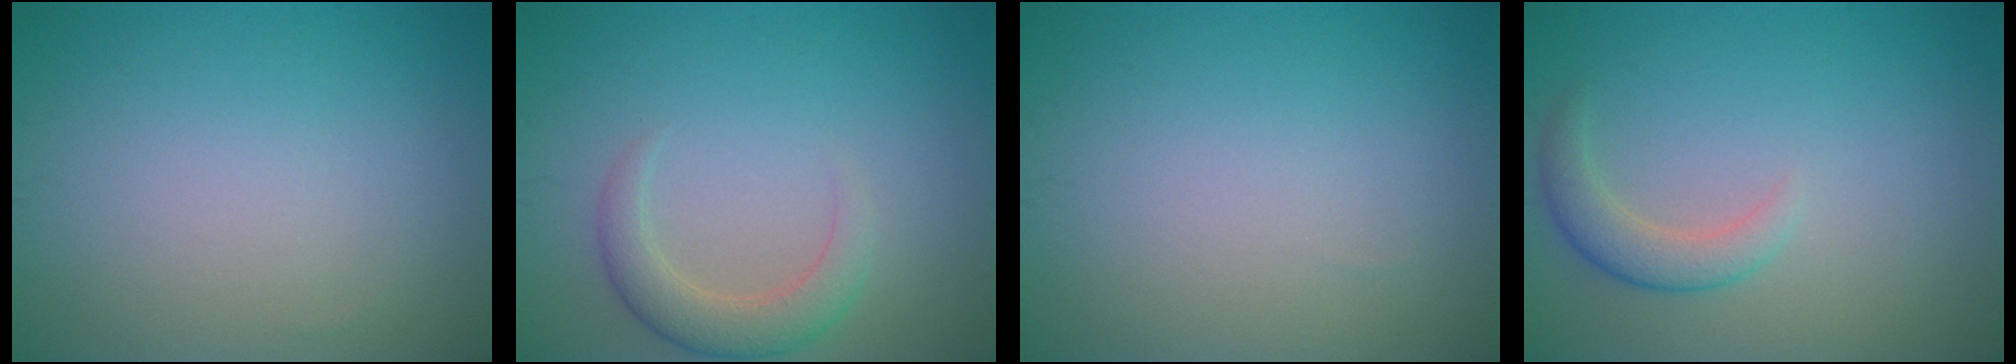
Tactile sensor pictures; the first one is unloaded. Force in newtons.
{"total": 3.1, "press": 3.1, "slide": 0.1}
{"total": 0.0}
{"total": 2.5, "press": 2.5, "slide": 0.3}